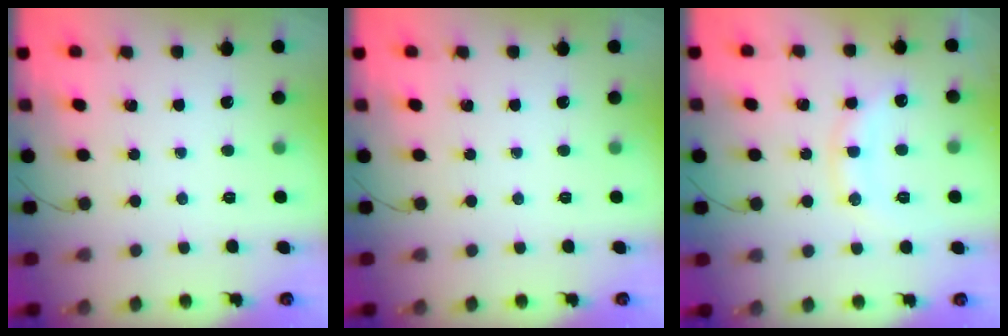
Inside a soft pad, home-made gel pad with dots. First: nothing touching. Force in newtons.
{"total": 0.0}
{"total": 13.2, "press": 13.2, "slide": 0.7}